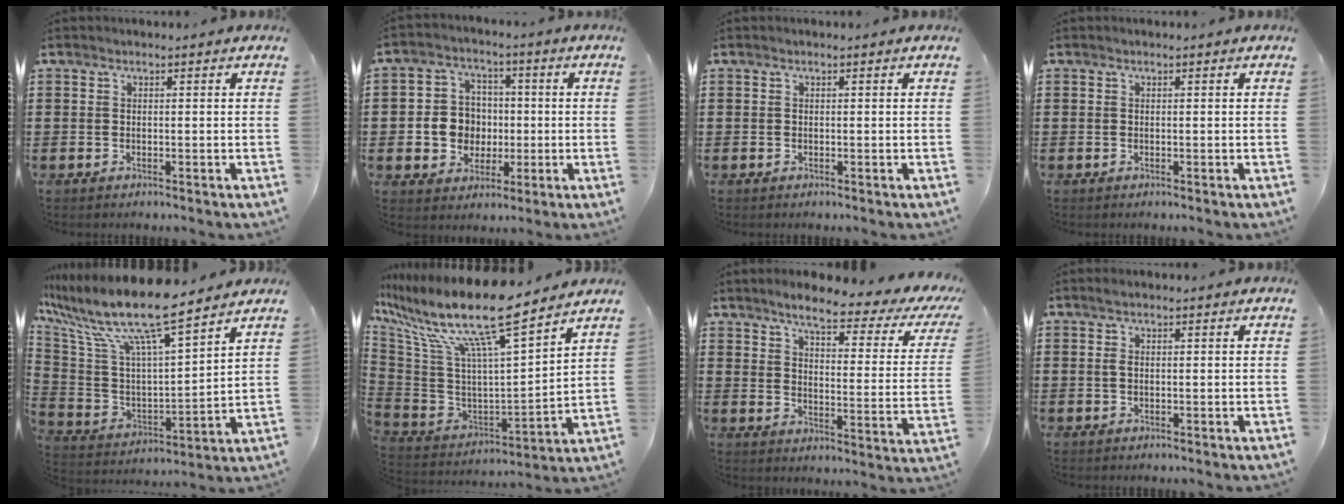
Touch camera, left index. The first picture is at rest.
{"total": 6.8, "force": [-0.4, 6.4, 2.3], "torque": [-0.056, 0.017, -0.006]}
{"total": 0.0}
{"total": 0.0}
{"total": 12.7, "force": [9.7, 1.5, 8.0], "torque": [-0.190, -0.067, 0.159]}
{"total": 15.1, "force": [10.6, 1.8, 10.7], "torque": [-0.237, -0.072, 0.168]}
{"total": 6.5, "force": [4.9, 0.7, 4.1], "torque": [-0.087, -0.033, 0.074]}
{"total": 1.3, "force": [0.3, 0.4, 1.1], "torque": [-0.024, 0.004, 0.005]}